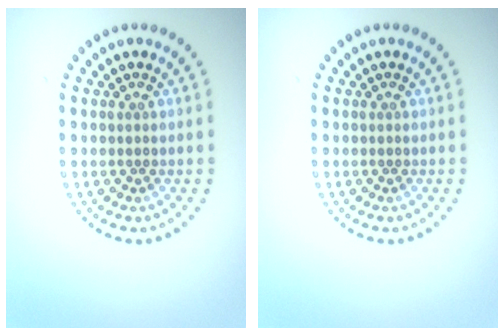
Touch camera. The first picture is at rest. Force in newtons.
{"total": 0.0}